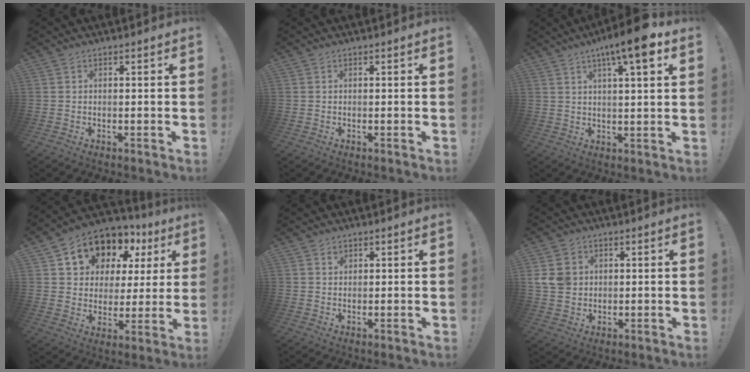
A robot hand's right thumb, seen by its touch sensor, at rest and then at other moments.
{"total": 0.0}
{"total": 10.9, "force": [5.7, 2.0, 9.1], "torque": [-0.122, -0.031, 0.084]}
{"total": 12.2, "force": [7.5, 8.4, 4.5], "torque": [-0.073, -0.059, 0.146]}
{"total": 1.8, "force": [1.3, 1.2, 0.3], "torque": [0.006, -0.010, 0.021]}
{"total": 7.2, "force": [1.7, 6.2, 3.3], "torque": [-0.062, -0.002, 0.036]}